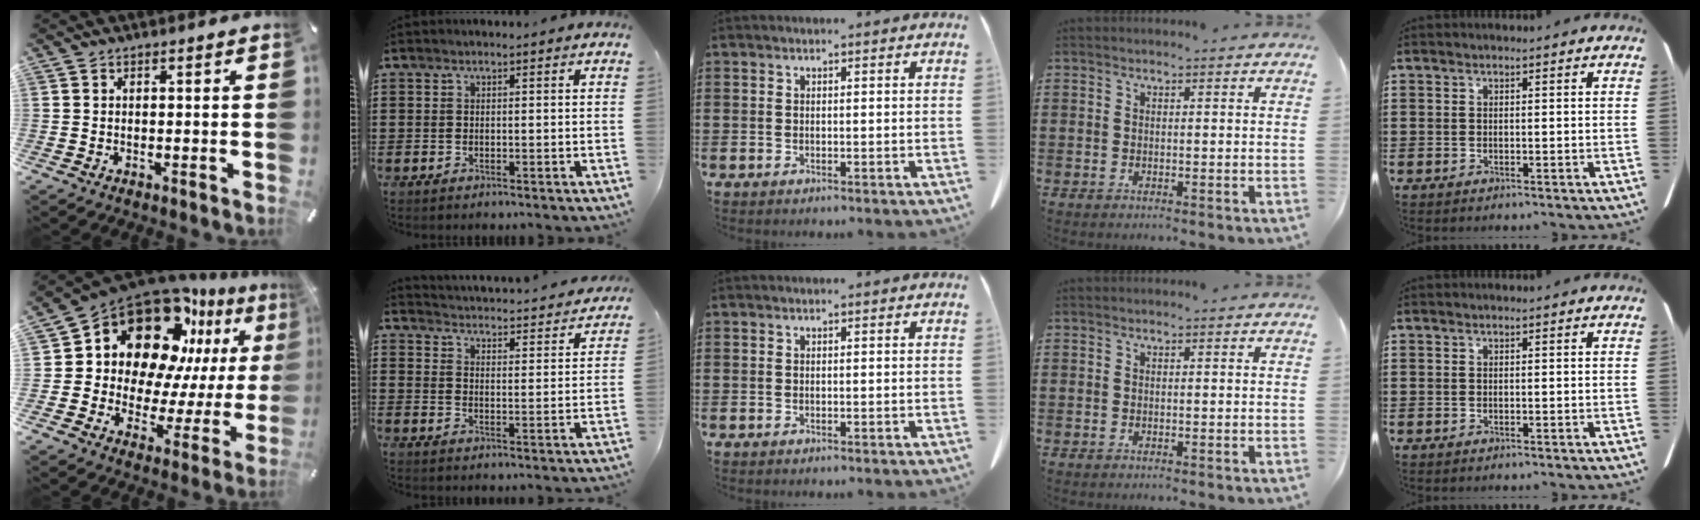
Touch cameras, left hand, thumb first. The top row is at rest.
{"thumb": {"total": 18.0, "force": [11.5, 11.4, 8.0], "torque": [-0.135, -0.115, 0.199]}, "index": {"total": 3.1, "force": [3.1, -0.5, -0.1], "torque": [-0.021, -0.036, 0.045]}}